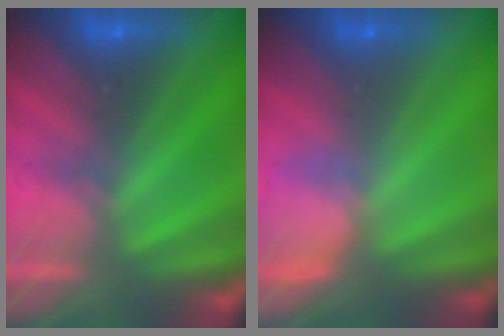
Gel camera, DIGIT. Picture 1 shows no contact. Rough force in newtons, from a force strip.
{"total": 2.9}